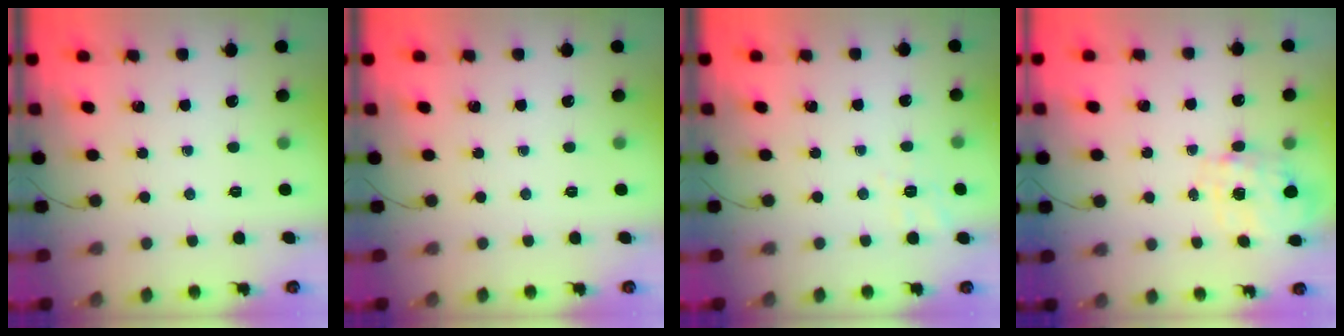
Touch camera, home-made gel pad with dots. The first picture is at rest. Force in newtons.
{"total": 0.0}
{"total": 2.1, "press": 0.1, "slide": 2.1}
{"total": 3.9, "press": 3.8, "slide": 0.9}